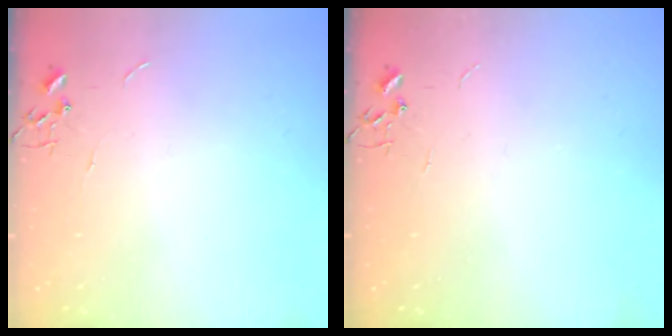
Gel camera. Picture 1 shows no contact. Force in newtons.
{"total": 0.0}